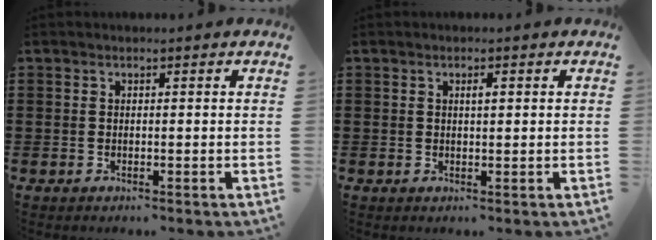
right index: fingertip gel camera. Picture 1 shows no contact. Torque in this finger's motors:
{"motor_torque": [0.50, -0.19, 0.06, 0.06]}